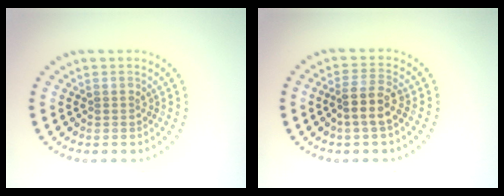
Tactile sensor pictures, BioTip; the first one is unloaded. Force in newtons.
{"total": 2.8, "press": 2.4, "slide": 1.4}